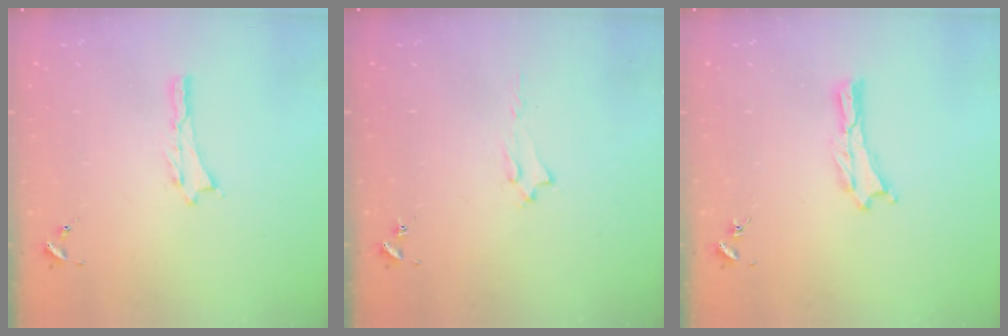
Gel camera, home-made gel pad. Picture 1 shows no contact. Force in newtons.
{"total": 1.7, "press": 1.6, "slide": 0.2}
{"total": 0.0}